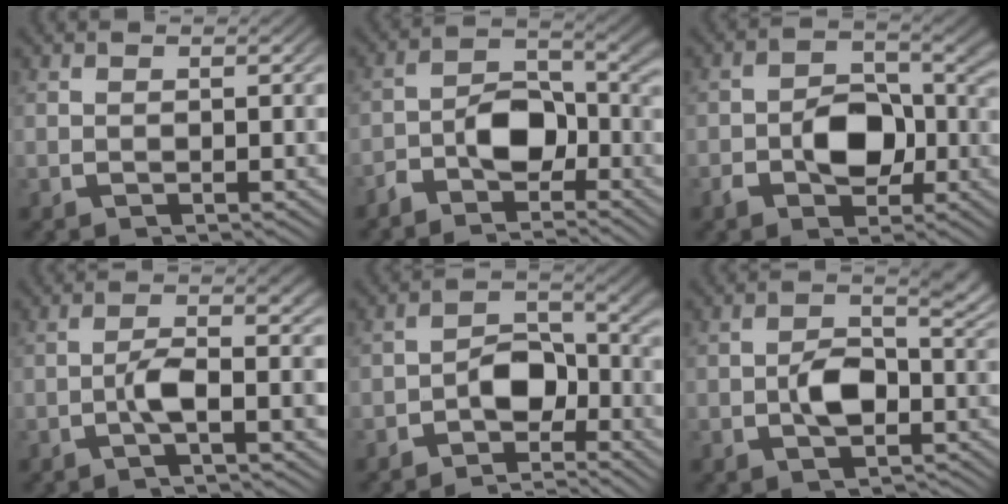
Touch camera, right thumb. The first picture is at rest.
{"total": 5.9, "force": [-2.6, 3.4, 4.0], "torque": [-0.071, -0.025, -0.042]}
{"total": 5.9, "force": [-0.9, 4.1, 4.1], "torque": [-0.073, -0.019, -0.009]}
{"total": 3.6, "force": [-0.8, 0.8, 3.5], "torque": [-0.067, -0.005, -0.011]}
{"total": 5.0, "force": [-2.5, 2.9, 3.2], "torque": [-0.054, -0.025, -0.036]}
{"total": 4.8, "force": [-0.6, 2.8, 3.8], "torque": [-0.069, -0.016, -0.001]}